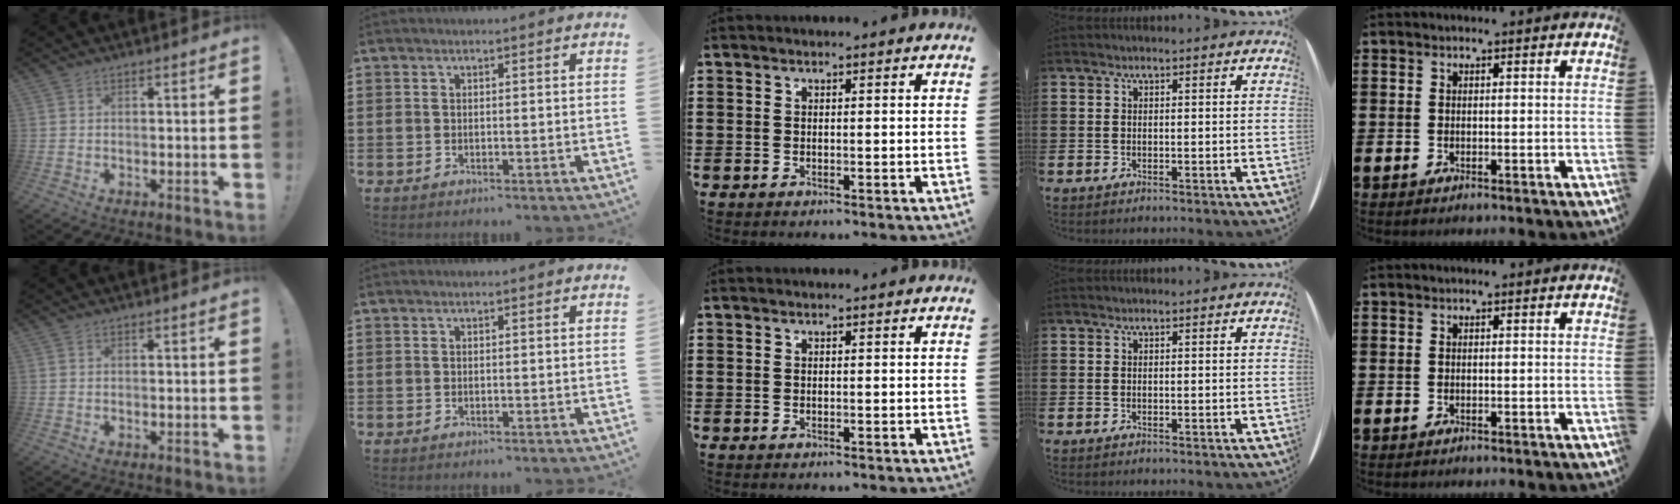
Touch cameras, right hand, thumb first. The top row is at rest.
{}